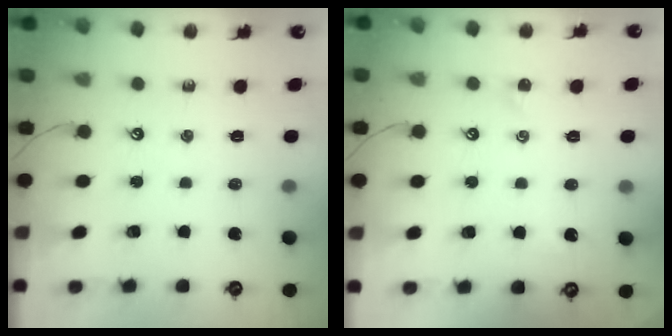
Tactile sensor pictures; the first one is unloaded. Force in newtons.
{"total": 0.6, "press": 0.4, "slide": 0.4}